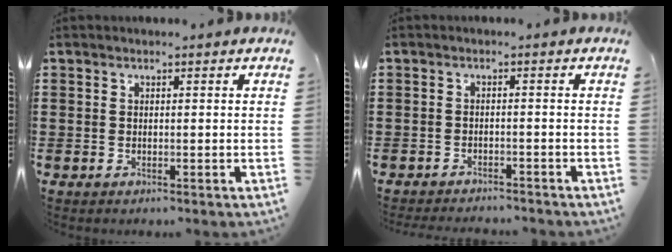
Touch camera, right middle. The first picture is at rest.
{"total": 1.8, "force": [-1.8, 0.1, 0.0], "torque": [-0.006, -0.001, -0.039]}